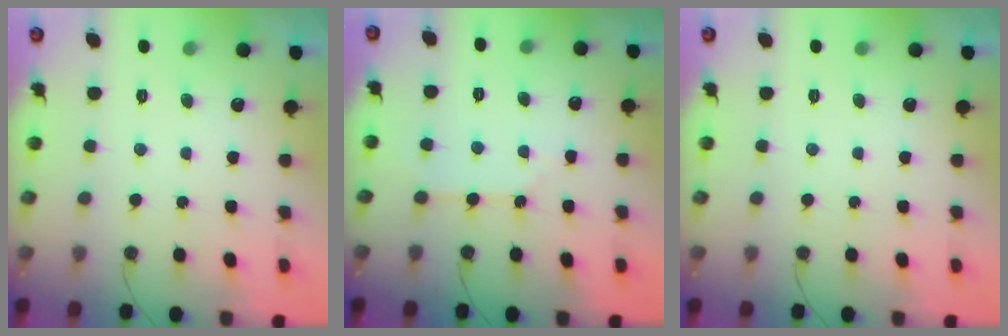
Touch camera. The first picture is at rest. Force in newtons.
{"total": 2.1, "press": 2.1, "slide": 0.3}
{"total": 0.0}